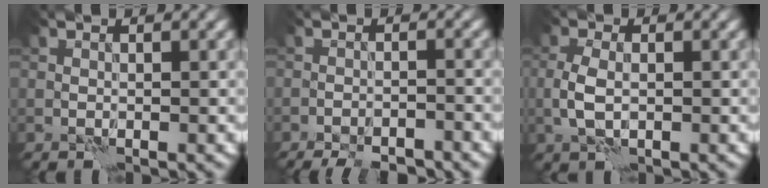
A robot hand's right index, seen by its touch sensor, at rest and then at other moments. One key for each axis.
{"total": 6.3, "fx": -5.7, "fy": 1.3, "fz": 2.3, "tx": -0.033, "ty": 0.002, "tz": -0.082}
{"total": 2.9, "fx": -0.4, "fy": 1.6, "fz": 2.3, "tx": -0.057, "ty": 0.000, "tz": -0.010}